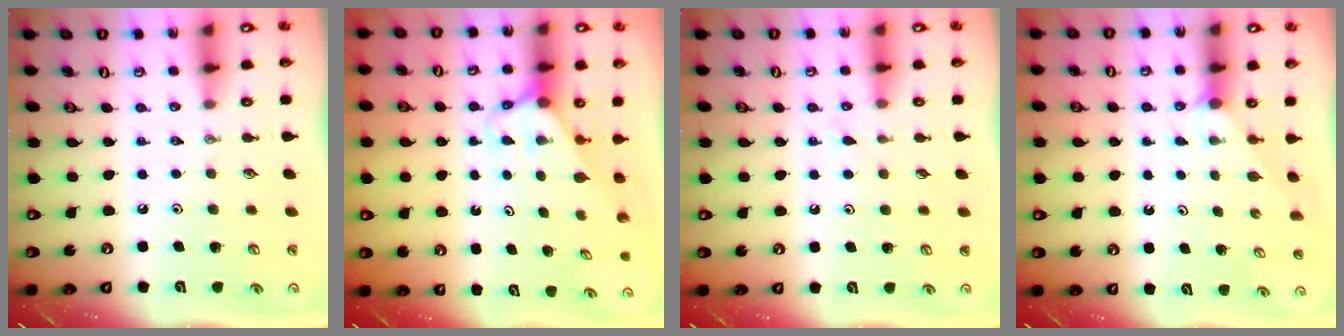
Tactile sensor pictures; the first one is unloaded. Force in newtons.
{"total": 2.7, "press": 2.7, "slide": 0.2}
{"total": 6.2, "press": 6.2, "slide": 0.6}
{"total": 1.4, "press": 1.4, "slide": 0.1}